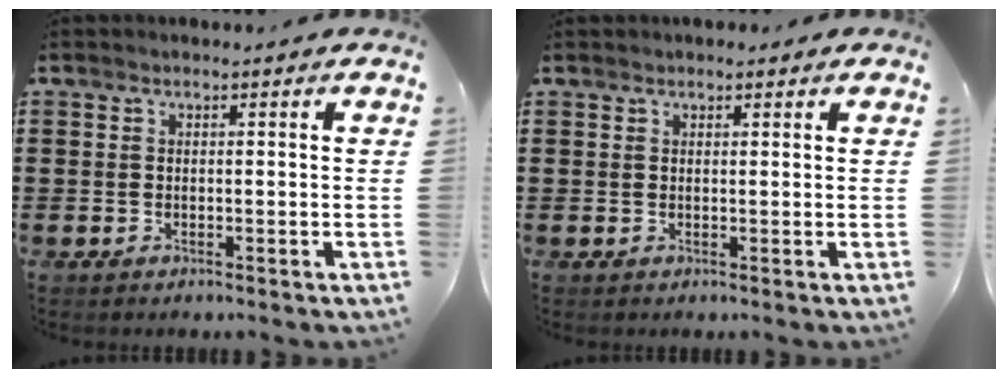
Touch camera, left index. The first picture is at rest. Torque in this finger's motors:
{"motor_torque": [-1.00, -1.14, -0.64, 0.06]}